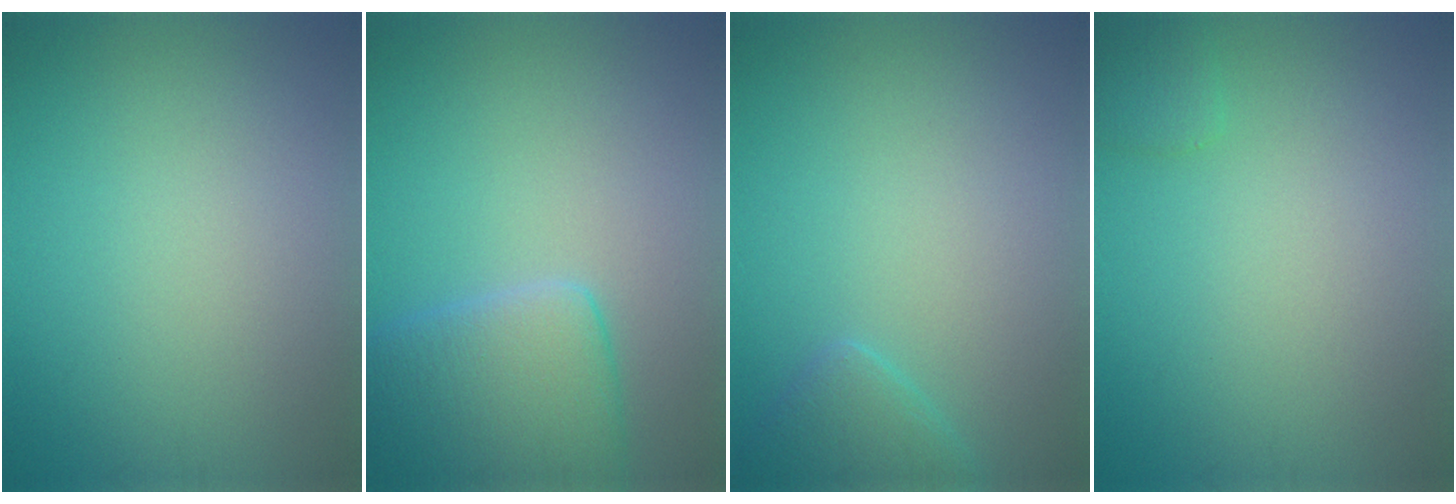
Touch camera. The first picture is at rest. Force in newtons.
{"total": 5.7, "press": 5.7, "slide": 0.7}
{"total": 2.2, "press": 2.2, "slide": 0.1}
{"total": 1.3, "press": 1.3, "slide": 0.1}